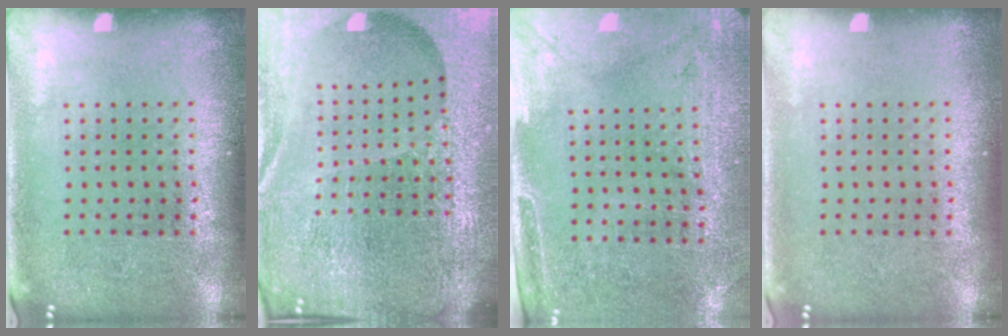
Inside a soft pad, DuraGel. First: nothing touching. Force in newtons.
{"total": 6.7, "press": 5.8, "slide": 3.3}
{"total": 3.0, "press": 2.3, "slide": 1.8}
{"total": 0.0}